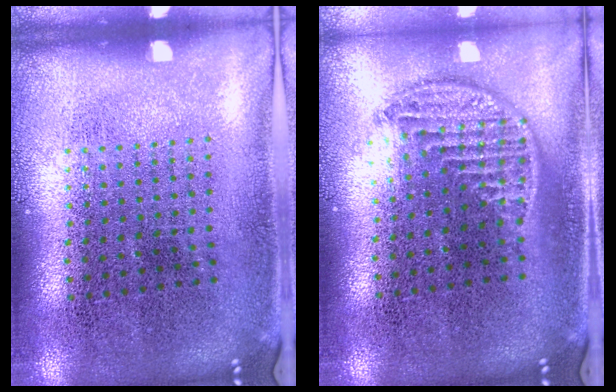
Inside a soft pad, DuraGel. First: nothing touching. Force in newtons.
{"total": 1.3, "press": 1.2, "slide": 0.7}